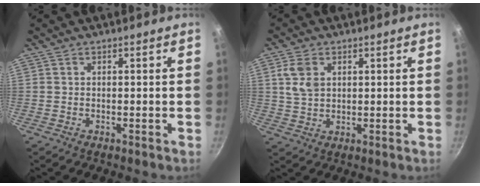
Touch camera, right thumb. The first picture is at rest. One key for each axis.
{"total": 5.7, "fx": 1.8, "fy": 4.0, "fz": 3.7, "tx": -0.062, "ty": -0.004, "tz": 0.035}